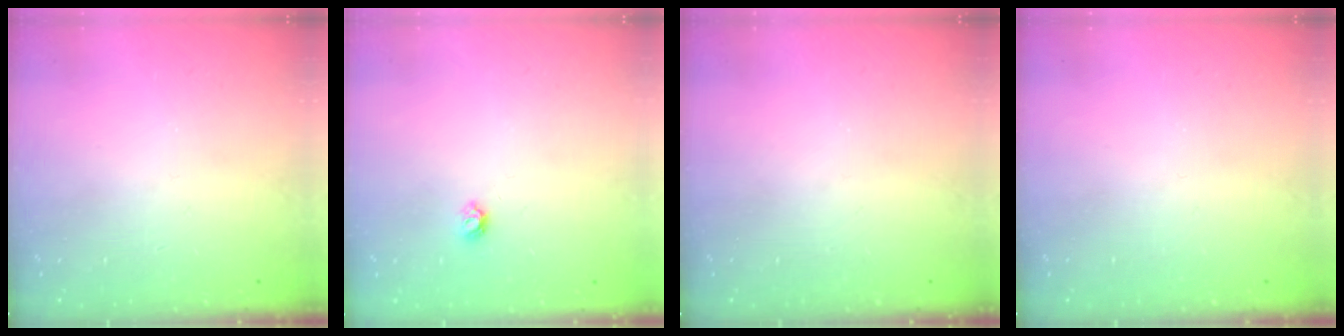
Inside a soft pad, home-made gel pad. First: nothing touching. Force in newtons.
{"total": 3.8, "press": 3.7, "slide": 0.6}
{"total": 0.0}
{"total": 0.0}